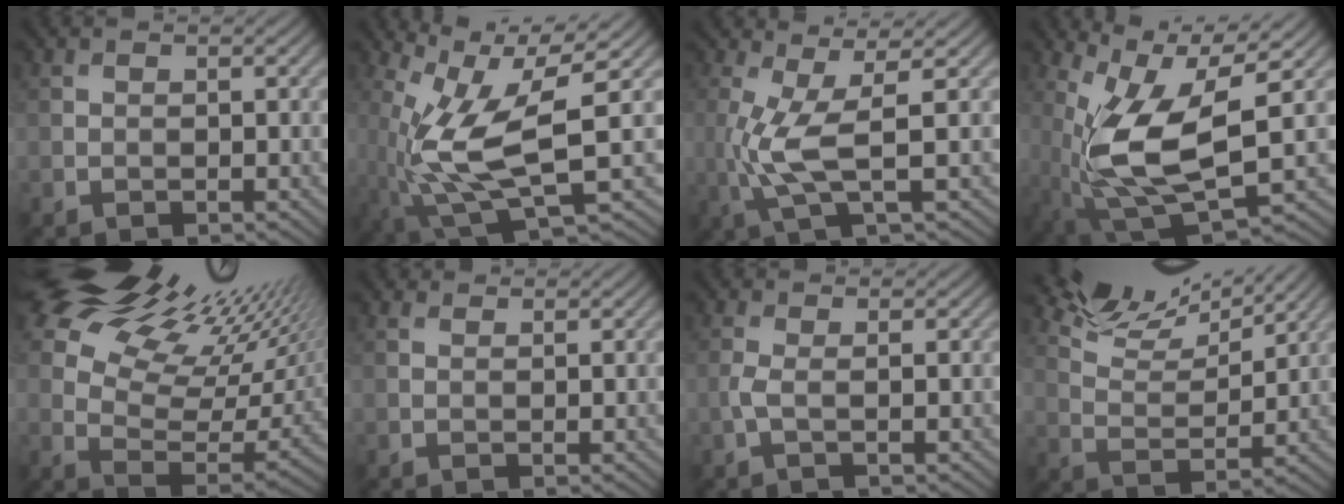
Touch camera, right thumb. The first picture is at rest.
{"total": 11.8, "force": [0.3, 3.8, 11.2], "torque": [-0.245, -0.010, 0.015]}
{"total": 5.6, "force": [-0.2, 0.8, 5.6], "torque": [-0.137, 0.007, -0.002]}
{"total": 12.5, "force": [0.8, 5.1, 11.4], "torque": [-0.246, -0.014, 0.020]}
{"total": 21.0, "force": [14.6, 7.8, 12.9], "torque": [-0.237, 0.045, 0.202]}
{"total": 1.0, "force": [1.0, 0.3, 0.2], "torque": [-0.008, 0.005, 0.018]}
{"total": 1.4, "force": [-0.2, 0.0, 1.4], "torque": [-0.045, 0.006, -0.007]}
{"total": 10.0, "force": [8.7, 2.1, 4.5], "torque": [-0.103, -0.003, 0.144]}